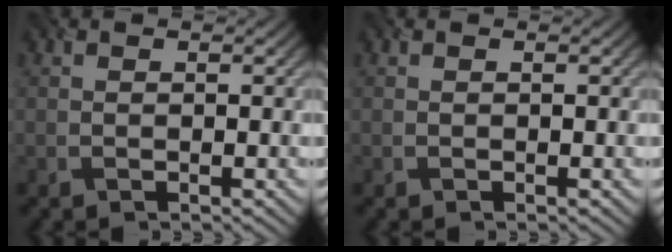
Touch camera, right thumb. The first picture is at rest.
{"total": 0.0}